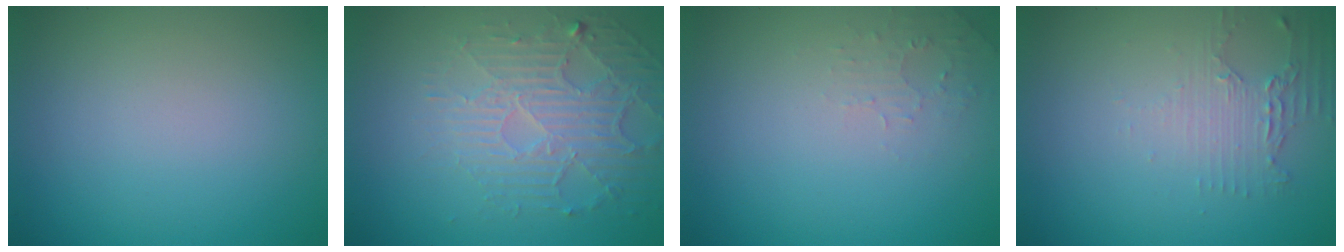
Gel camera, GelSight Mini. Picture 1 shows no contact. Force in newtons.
{"total": 4.8, "press": 3.4, "slide": 3.4}
{"total": 1.3, "press": 1.2, "slide": 0.3}
{"total": 2.0, "press": 1.6, "slide": 1.1}